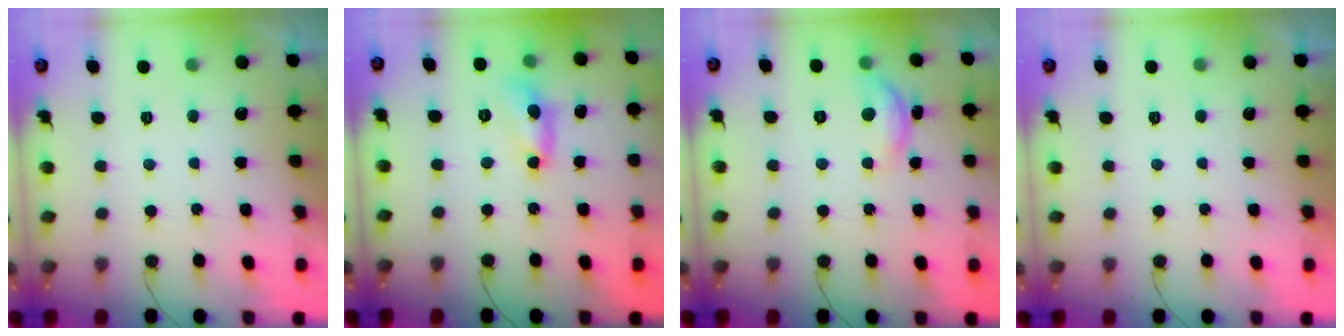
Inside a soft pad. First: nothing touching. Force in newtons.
{"total": 9.1, "press": 9.1, "slide": 0.8}
{"total": 9.3, "press": 9.3, "slide": 0.5}
{"total": 0.0}